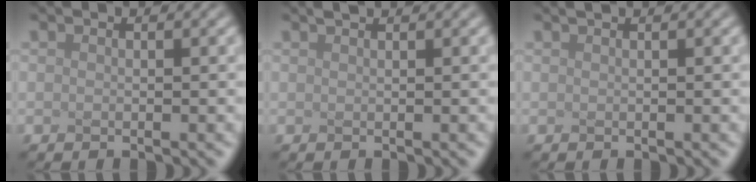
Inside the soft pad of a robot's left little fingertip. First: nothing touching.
{"total": 1.2, "force": [1.0, 0.2, 0.5], "torque": [-0.005, 0.005, 0.004]}
{"total": 1.0, "force": [0.8, 0.3, 0.6], "torque": [-0.004, 0.002, -0.001]}